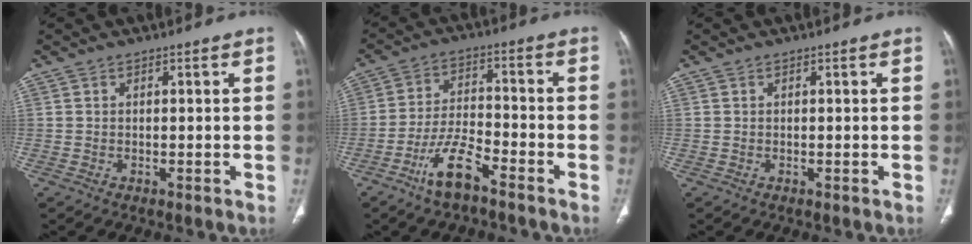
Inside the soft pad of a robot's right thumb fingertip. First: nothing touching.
{"total": 8.5, "force": [-5.8, 2.4, 5.7], "torque": [-0.113, 0.031, -0.112]}
{"total": 0.0}